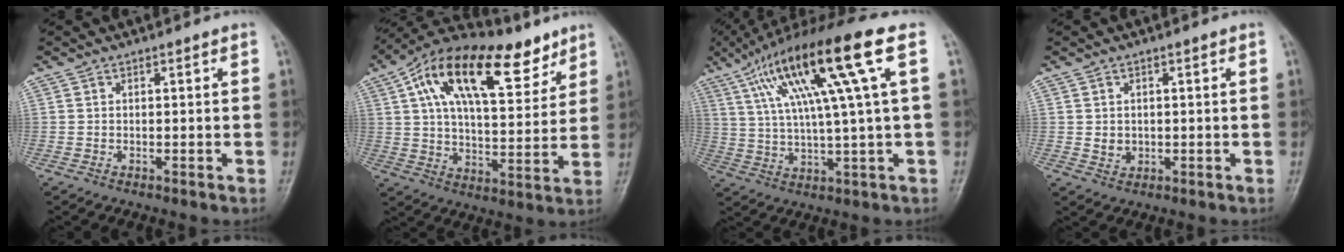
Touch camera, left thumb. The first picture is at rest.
{"total": 22.4, "force": [11.9, 10.4, 15.9], "torque": [-0.228, -0.011, 0.203]}
{"total": 19.4, "force": [7.0, 1.8, 18.0], "torque": [-0.324, 0.017, 0.118]}
{"total": 2.3, "force": [0.1, 2.0, 1.1], "torque": [-0.010, -0.001, 0.008]}